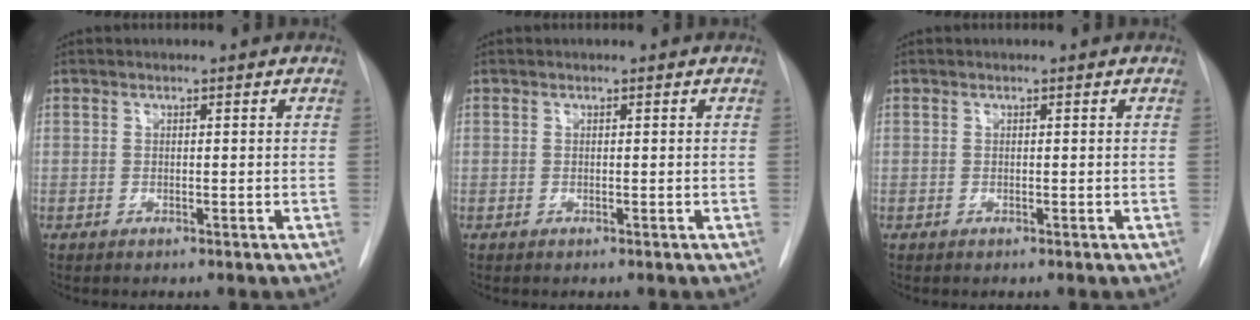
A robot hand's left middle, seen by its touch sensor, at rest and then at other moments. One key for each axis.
{"total": 0.0}
{"total": 0.0}